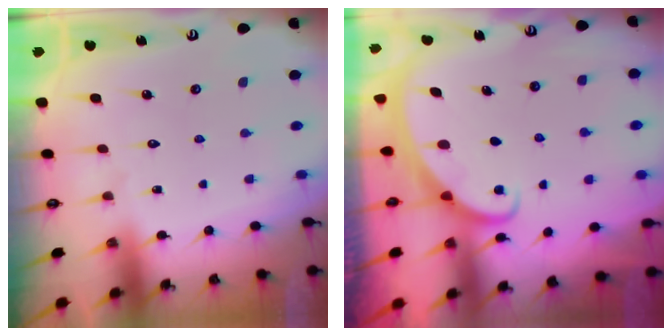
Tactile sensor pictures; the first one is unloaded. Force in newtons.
{"total": 2.1, "press": 2.1, "slide": 0.1}